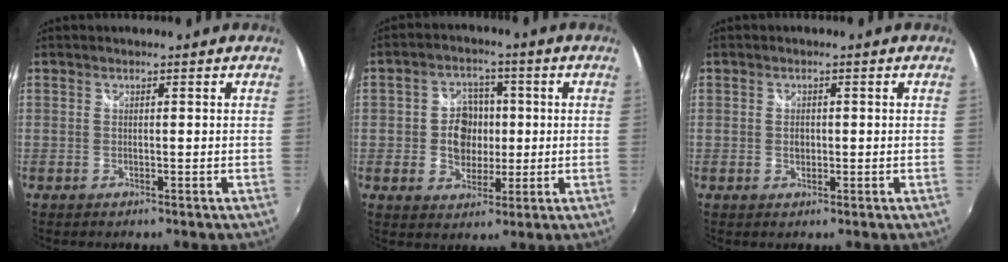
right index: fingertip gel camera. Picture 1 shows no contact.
{"total": 7.5, "force": [-0.3, 6.5, 3.8], "torque": [-0.076, 0.015, -0.002]}
{"total": 1.5, "force": [-0.1, 1.2, 0.8], "torque": [-0.013, 0.001, -0.003]}